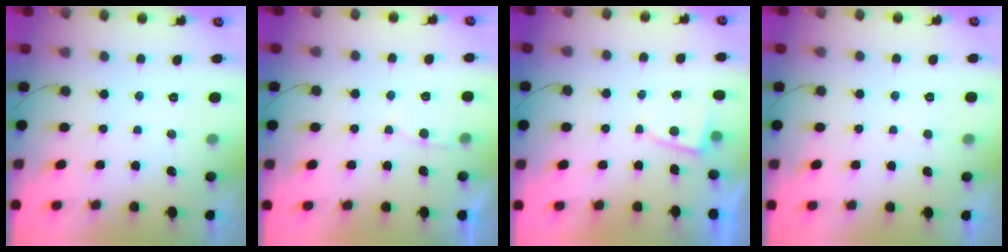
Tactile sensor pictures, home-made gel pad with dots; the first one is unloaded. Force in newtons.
{"total": 3.0, "press": 3.0, "slide": 0.4}
{"total": 2.1, "press": 2.1, "slide": 0.3}
{"total": 3.5, "press": 3.5, "slide": 0.3}